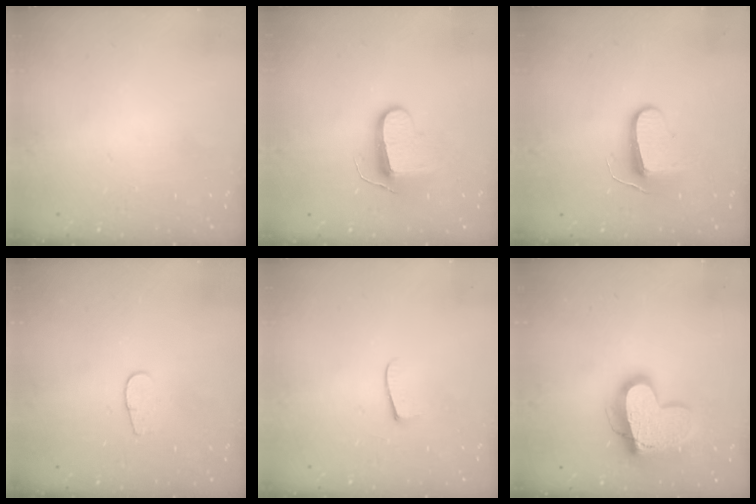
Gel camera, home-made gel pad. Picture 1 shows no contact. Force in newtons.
{"total": 9.6, "press": 9.6, "slide": 0.3}
{"total": 8.7, "press": 8.6, "slide": 0.5}
{"total": 4.4, "press": 4.4, "slide": 0.3}
{"total": 4.7, "press": 4.6, "slide": 0.5}
{"total": 16.5, "press": 16.4, "slide": 1.5}